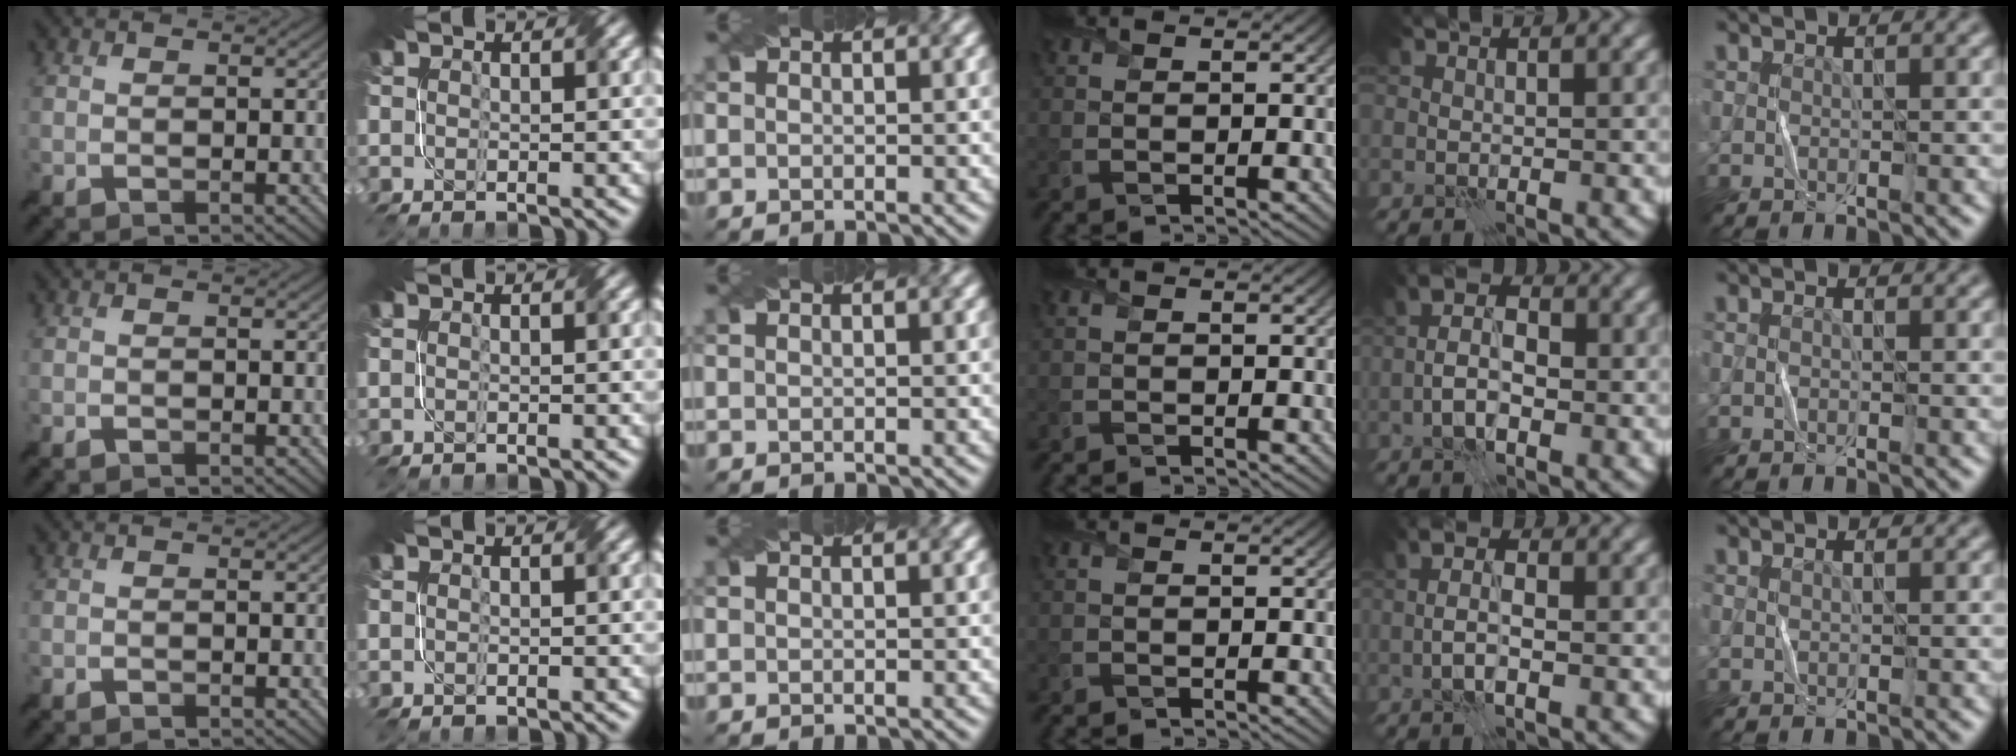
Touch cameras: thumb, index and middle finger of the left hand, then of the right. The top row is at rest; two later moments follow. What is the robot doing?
{"motion": "fold", "object": "bubble wrap"}